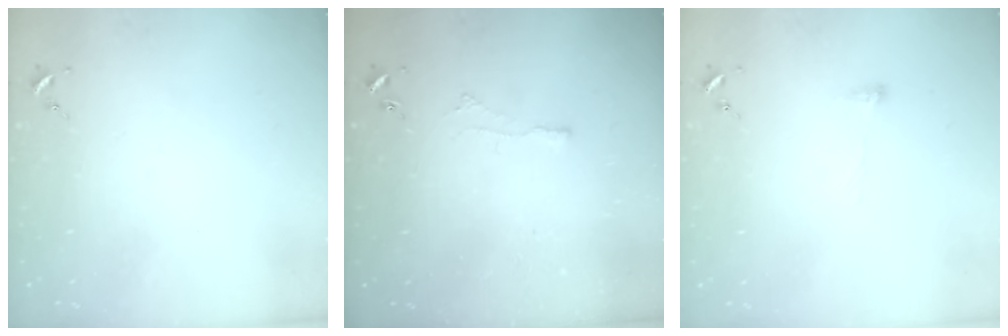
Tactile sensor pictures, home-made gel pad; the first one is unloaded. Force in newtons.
{"total": 2.8, "press": 2.7, "slide": 0.5}
{"total": 5.5, "press": 5.5, "slide": 0.2}